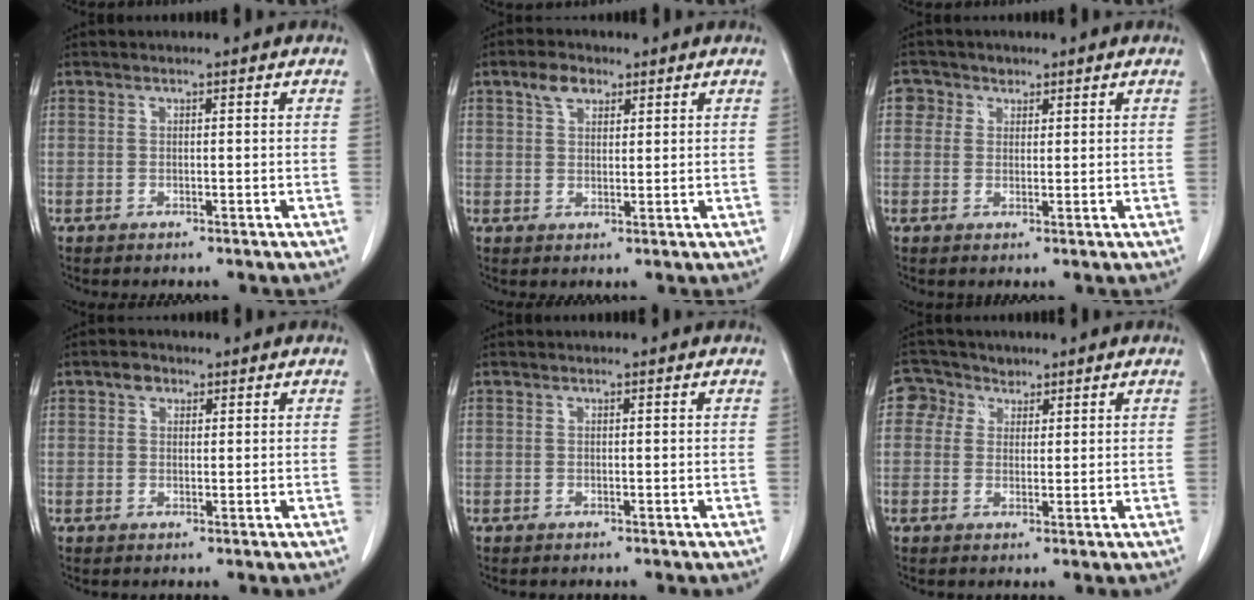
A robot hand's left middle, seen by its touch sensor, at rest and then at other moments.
{"total": 3.5, "force": [2.2, 2.0, 1.9], "torque": [-0.039, 0.008, 0.044]}
{"total": 2.8, "force": [1.3, 2.4, 0.2], "torque": [0.006, 0.006, 0.017]}
{"total": 2.0, "force": [1.2, 1.3, 0.8], "torque": [-0.015, 0.006, 0.018]}
{"total": 0.0}
{"total": 3.7, "force": [2.0, 3.1, 0.0], "torque": [0.003, 0.015, 0.033]}